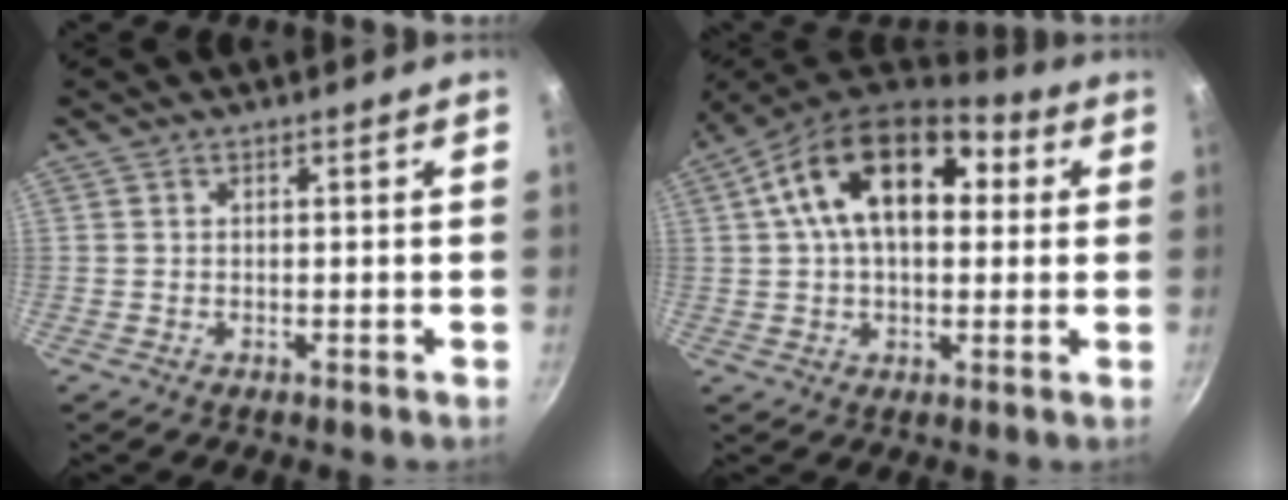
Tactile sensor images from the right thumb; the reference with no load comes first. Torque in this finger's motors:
{"motor_torque": [0.19, 3.98, 1.72, 0.33, 0.62]}